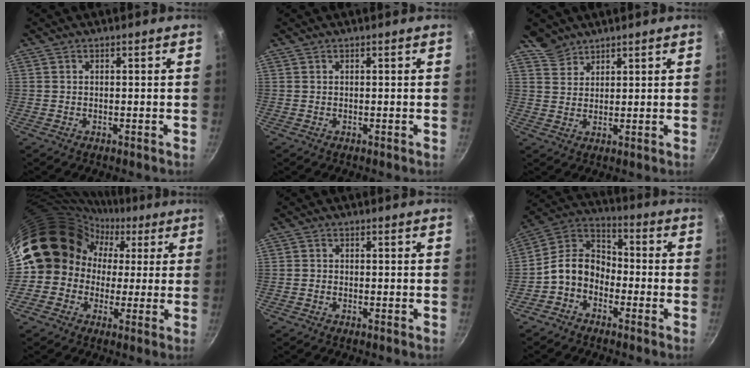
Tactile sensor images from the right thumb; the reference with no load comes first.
{"total": 0.0}
{"total": 4.0, "force": [3.4, 2.1, 0.1], "torque": [0.012, 0.000, 0.068]}
{"total": 16.1, "force": [1.0, 14.6, 6.6], "torque": [-0.059, 0.056, 0.001]}
{"total": 0.8, "force": [-0.6, 0.5, 0.4], "torque": [-0.012, 0.004, -0.015]}
{"total": 10.3, "force": [-3.6, 7.6, 5.9], "torque": [-0.081, 0.058, -0.096]}